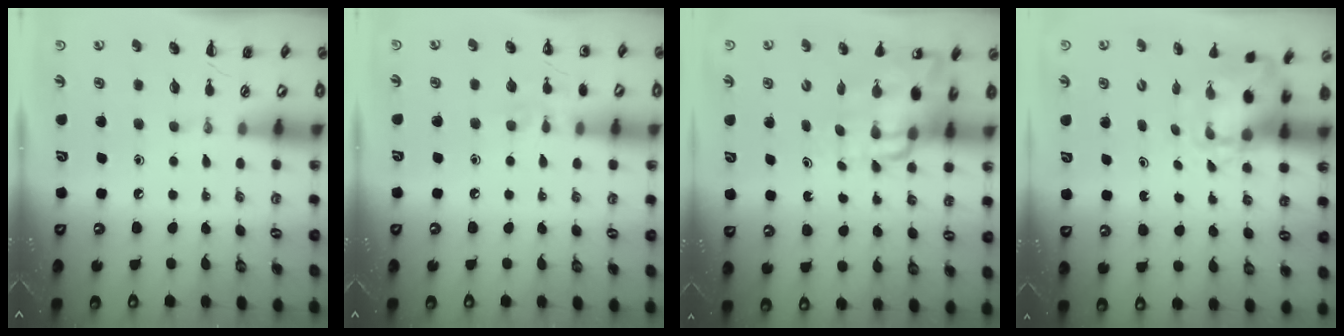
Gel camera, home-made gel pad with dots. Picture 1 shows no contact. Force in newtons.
{"total": 6.8, "press": 6.6, "slide": 1.9}
{"total": 12.1, "press": 11.6, "slide": 3.3}
{"total": 4.0, "press": 3.9, "slide": 0.7}